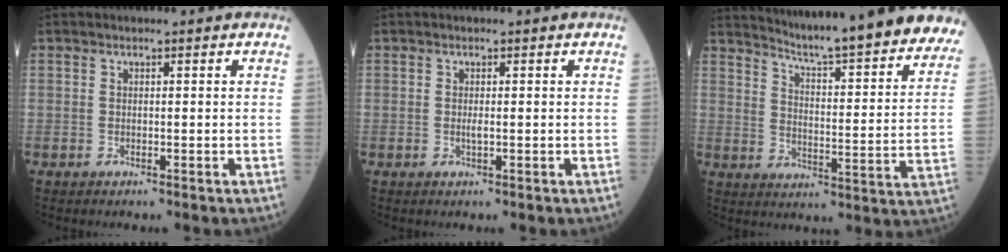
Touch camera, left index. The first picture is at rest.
{"total": 0.7, "force": [-0.5, 0.1, 0.6], "torque": [-0.017, -0.008, -0.009]}
{"total": 27.7, "force": [25.2, 1.7, 11.3], "torque": [-0.159, -0.102, 0.306]}